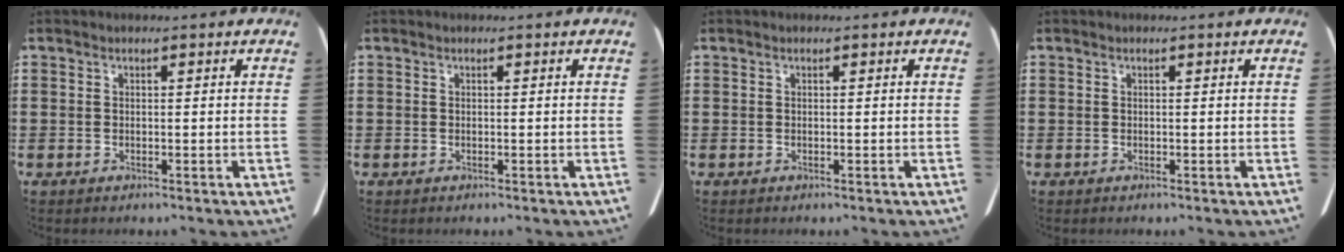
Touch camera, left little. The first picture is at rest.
{"total": 0.0}
{"total": 0.0}
{"total": 0.0}